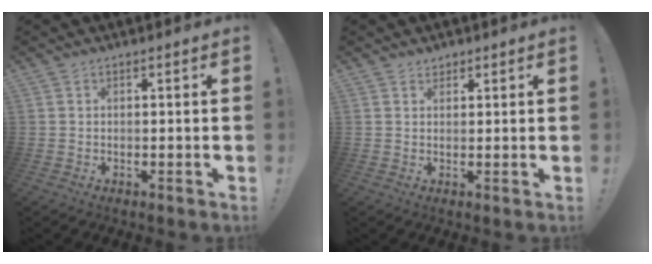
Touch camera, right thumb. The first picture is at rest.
{"total": 1.7, "force": [1.4, 0.9, 0.3], "torque": [0.005, -0.008, 0.025]}